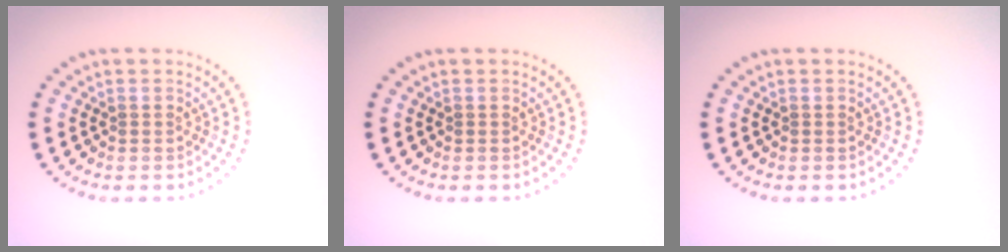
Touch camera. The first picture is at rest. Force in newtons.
{"total": 0.0}
{"total": 0.0}